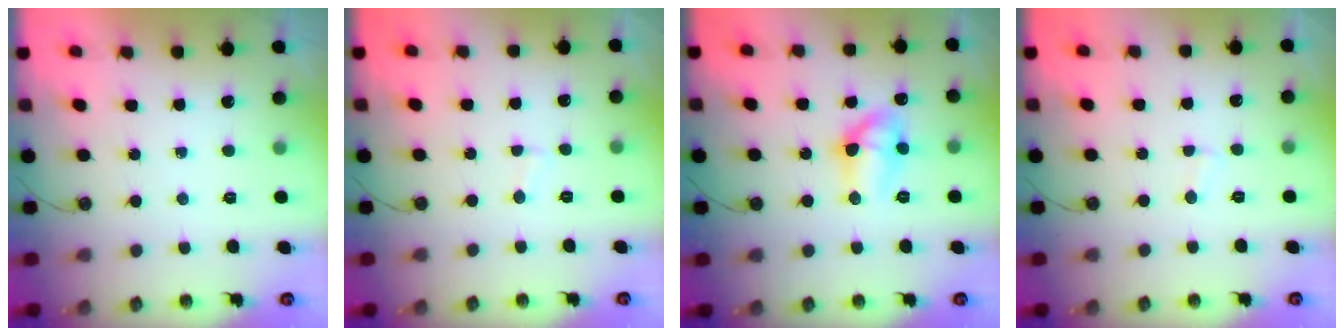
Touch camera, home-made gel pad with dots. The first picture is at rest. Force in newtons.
{"total": 1.8, "press": 1.8, "slide": 0.1}
{"total": 10.7, "press": 10.7, "slide": 0.7}
{"total": 2.0, "press": 2.0, "slide": 0.2}